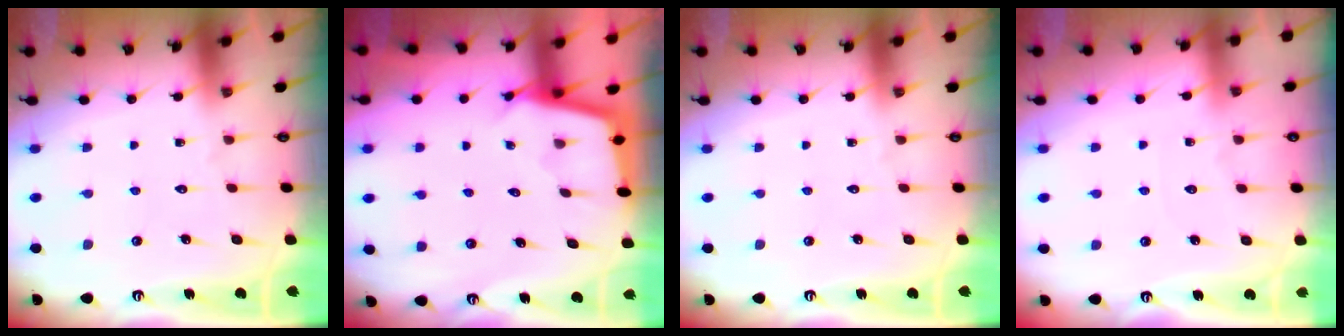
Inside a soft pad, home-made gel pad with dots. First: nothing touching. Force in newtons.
{"total": 2.5, "press": 2.5, "slide": 0.2}
{"total": 0.0}
{"total": 2.3, "press": 2.3, "slide": 0.3}